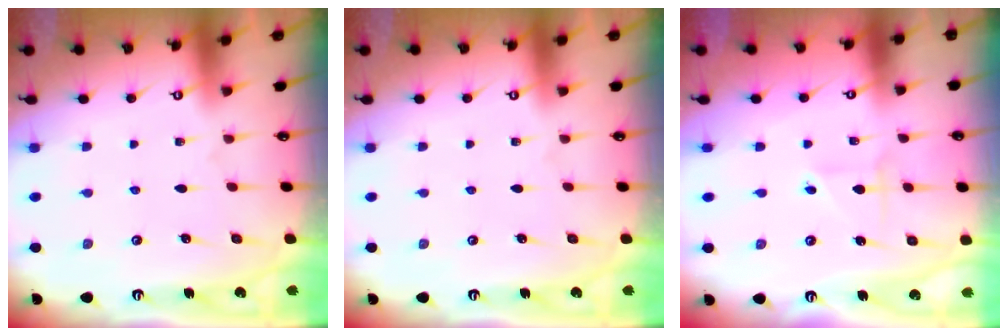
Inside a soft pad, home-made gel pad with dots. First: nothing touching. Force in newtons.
{"total": 0.0}
{"total": 2.2, "press": 2.1, "slide": 0.8}